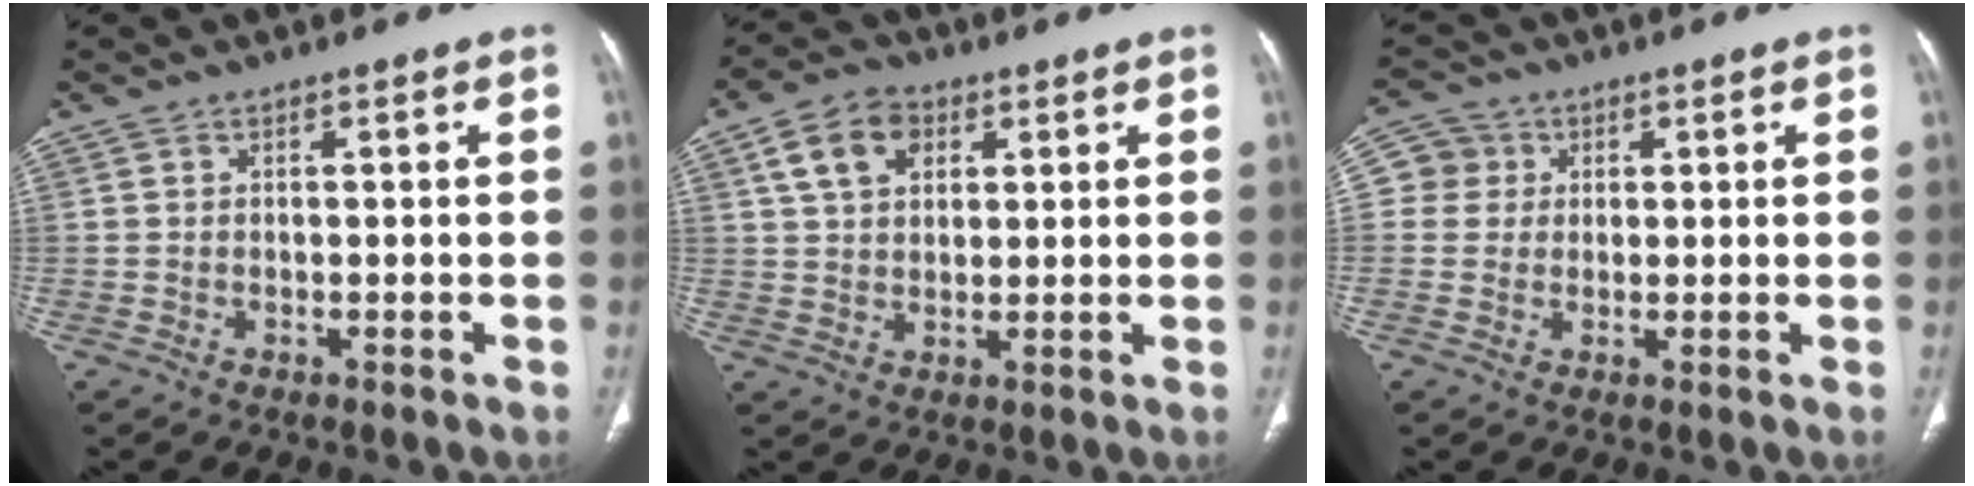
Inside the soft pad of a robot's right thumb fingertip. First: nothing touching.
{"total": 8.7, "force": [3.5, 6.1, 5.1], "torque": [-0.075, 0.000, 0.058]}
{"total": 4.8, "force": [1.0, 4.7, 0.5], "torque": [0.017, 0.005, 0.014]}